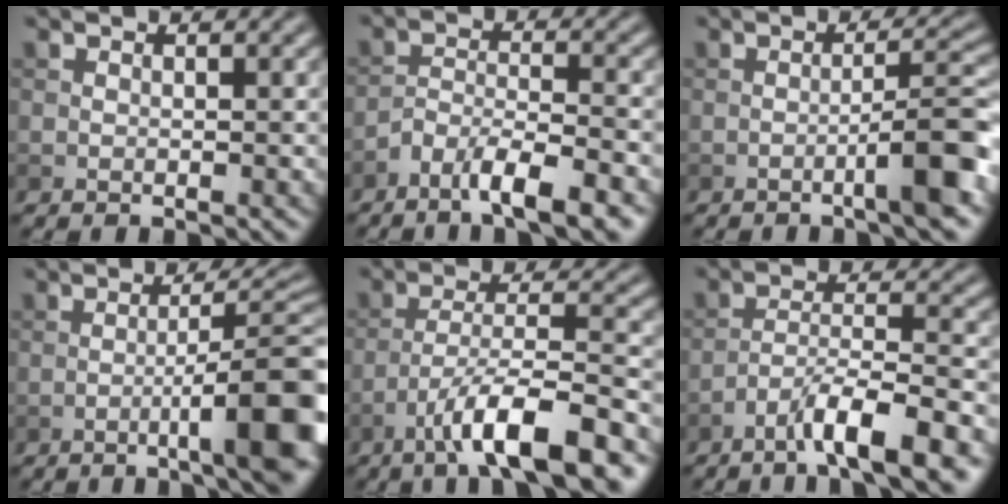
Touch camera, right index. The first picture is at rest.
{"total": 5.9, "force": [-4.2, 1.4, 3.9], "torque": [-0.065, 0.000, -0.070]}
{"total": 5.1, "force": [-2.1, 0.5, 4.6], "torque": [-0.062, 0.018, -0.040]}
{"total": 11.3, "force": [-3.5, 2.3, 10.5], "torque": [-0.138, 0.006, -0.048]}
{"total": 9.6, "force": [-5.9, 1.9, 7.3], "torque": [-0.119, 0.010, -0.100]}
{"total": 7.2, "force": [-4.8, 1.2, 5.3], "torque": [-0.084, 0.008, -0.080]}